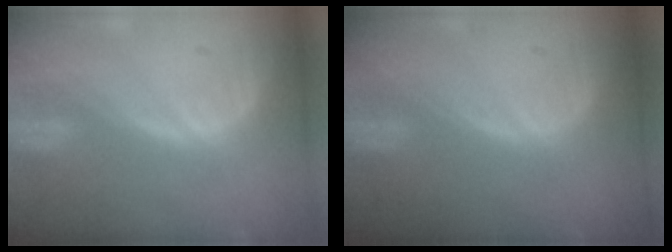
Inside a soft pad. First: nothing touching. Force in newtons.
{"total": 0.0}